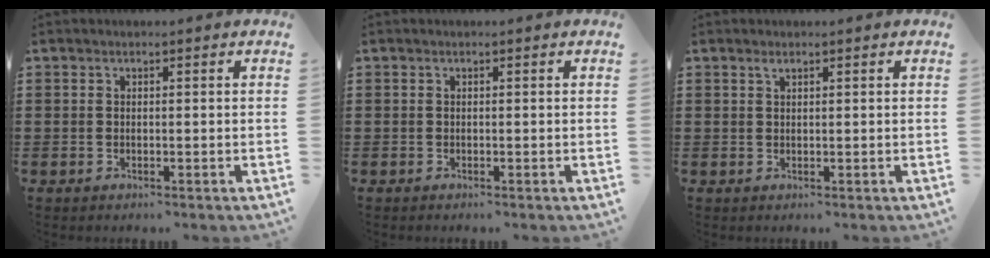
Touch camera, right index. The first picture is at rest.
{"total": 0.0}
{"total": 0.9, "force": [0.5, 0.3, 0.6], "torque": [-0.014, 0.002, 0.010]}